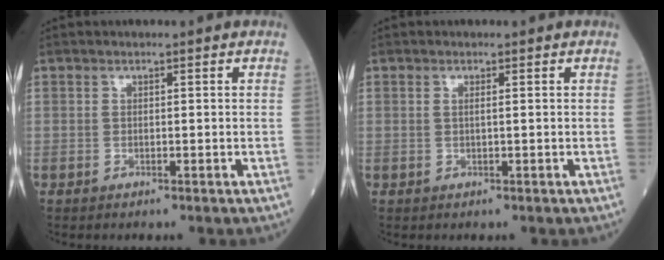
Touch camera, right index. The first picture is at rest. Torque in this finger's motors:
{"motor_torque": [-0.08, -0.06, -0.02, 0.00]}